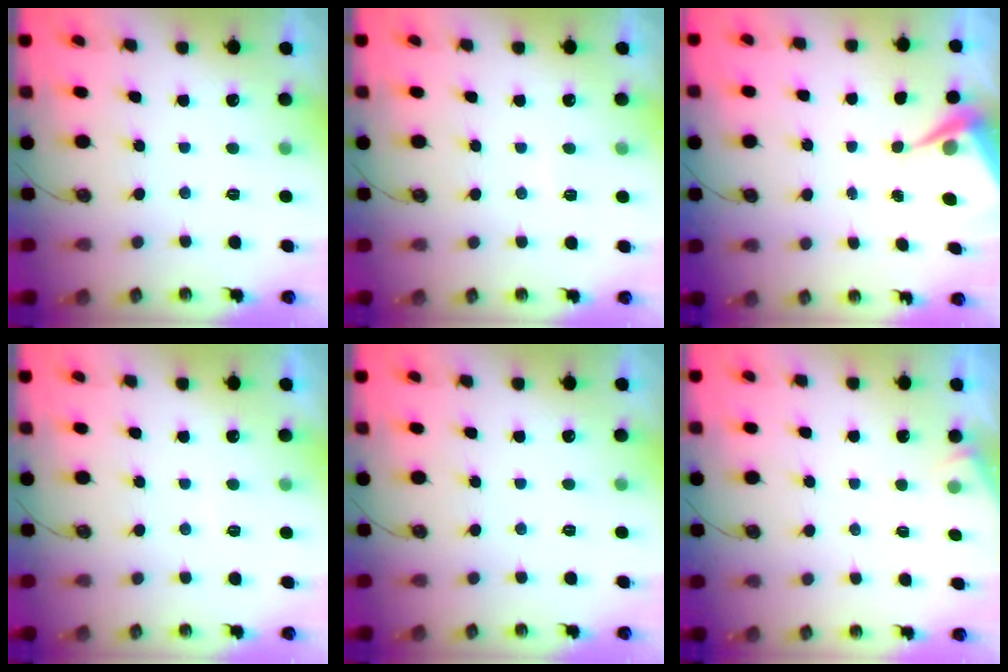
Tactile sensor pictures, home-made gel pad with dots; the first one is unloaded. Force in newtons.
{"total": 3.8, "press": 3.7, "slide": 0.5}
{"total": 6.1, "press": 6.1, "slide": 0.3}
{"total": 2.7, "press": 2.7, "slide": 0.6}
{"total": 0.0}
{"total": 3.3, "press": 3.3, "slide": 0.4}